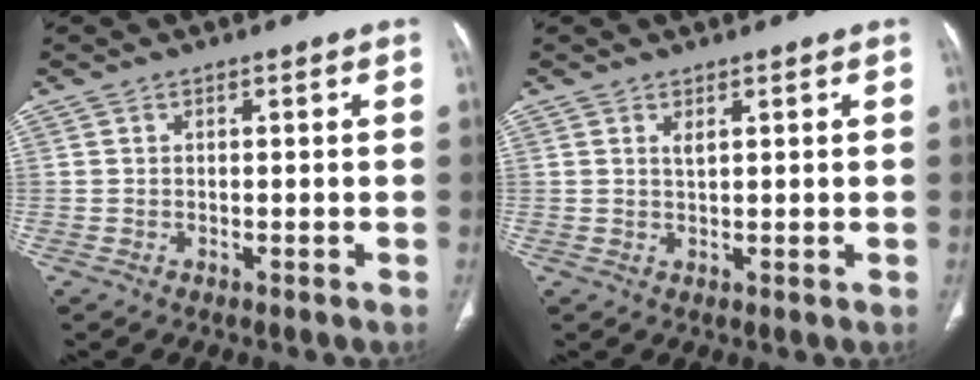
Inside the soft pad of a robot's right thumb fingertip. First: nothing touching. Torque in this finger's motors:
{"motor_torque": [-0.09, 0.06, -0.15, 0.02, 0.00]}